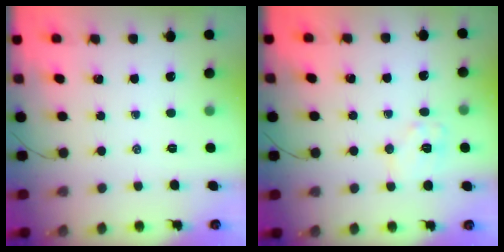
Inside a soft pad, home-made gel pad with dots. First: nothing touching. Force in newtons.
{"total": 8.1, "press": 8.1, "slide": 0.9}